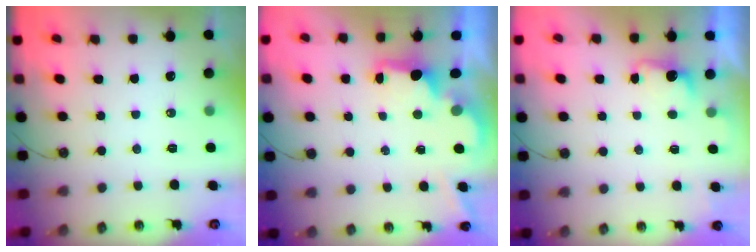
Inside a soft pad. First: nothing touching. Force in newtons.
{"total": 2.2, "press": 2.0, "slide": 0.8}
{"total": 1.5, "press": 1.3, "slide": 0.8}